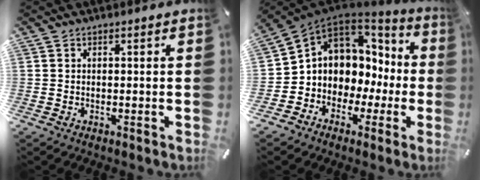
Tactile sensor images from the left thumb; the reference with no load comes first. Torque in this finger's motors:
{"motor_torque": [0.23, 1.88, 1.35, 1.05, 0.23]}